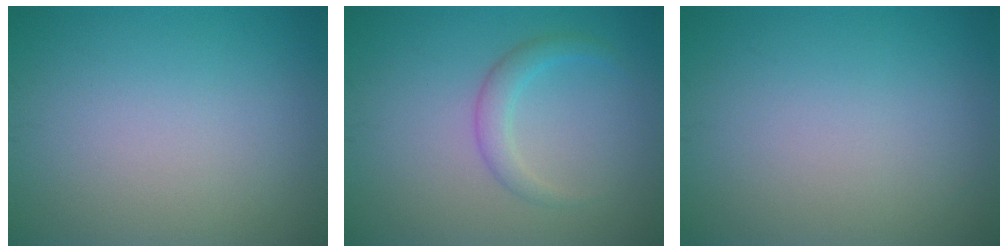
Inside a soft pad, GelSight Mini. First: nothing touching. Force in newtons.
{"total": 1.5, "press": 1.5, "slide": 0.1}
{"total": 0.0}